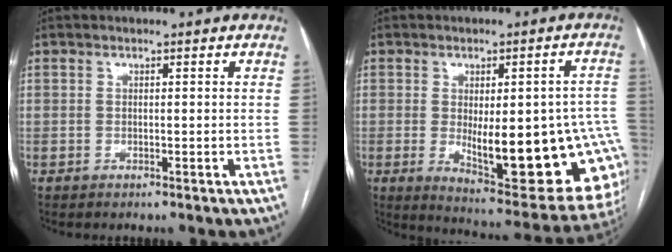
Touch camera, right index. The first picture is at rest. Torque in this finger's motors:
{"motor_torque": [2.14, 0.00, 0.49, 0.13]}